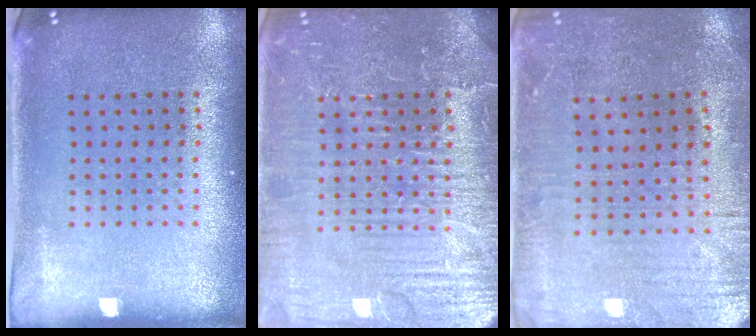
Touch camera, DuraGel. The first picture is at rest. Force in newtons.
{"total": 5.7, "press": 5.6, "slide": 0.7}
{"total": 0.9, "press": 0.7, "slide": 0.6}